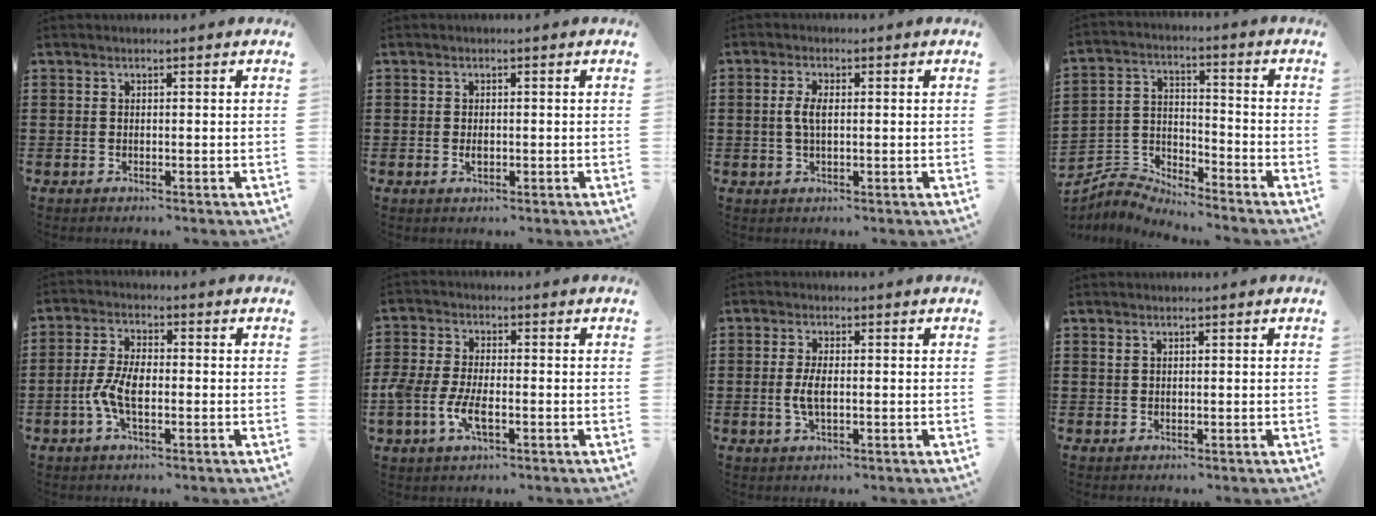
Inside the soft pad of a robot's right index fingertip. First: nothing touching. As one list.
[{"total": 1.0, "force": [-0.1, 0.5, 0.8], "torque": [-0.016, 0.000, -0.002]}, {"total": 3.2, "force": [0.1, 1.3, 2.9], "torque": [-0.065, 0.001, -0.003]}, {"total": 4.8, "force": [-4.7, 0.9, 0.0], "torque": [-0.021, -0.002, -0.103]}, {"total": 5.5, "force": [-1.3, 2.4, 4.7], "torque": [-0.117, -0.005, -0.033]}, {"total": 6.0, "force": [-1.8, 2.8, 4.9], "torque": [-0.120, -0.005, -0.040]}, {"total": 3.5, "force": [-0.3, 1.4, 3.2], "torque": [-0.081, -0.007, -0.013]}, {"total": 0.8, "force": [0.4, 0.5, 0.4], "torque": [-0.009, 0.003, 0.008]}]